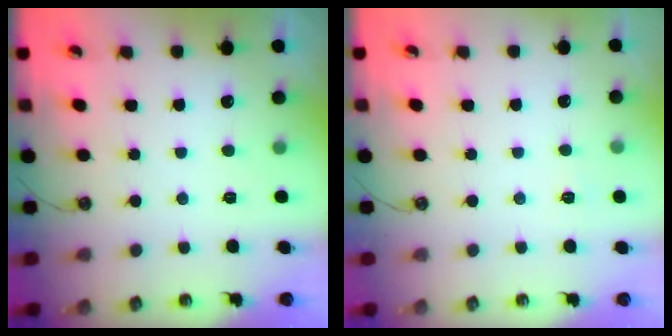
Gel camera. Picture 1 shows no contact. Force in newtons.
{"total": 3.6, "press": 3.6, "slide": 0.5}